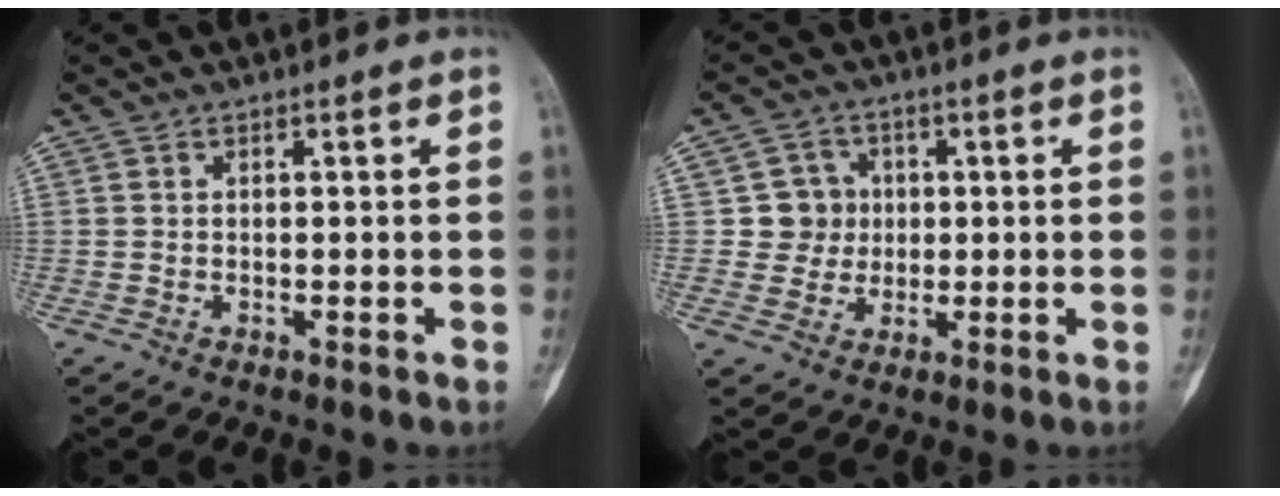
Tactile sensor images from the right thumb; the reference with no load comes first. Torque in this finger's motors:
{"motor_torque": [-0.09, 0.47, 0.08, -0.07, -0.02]}